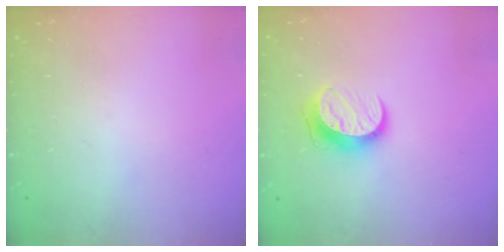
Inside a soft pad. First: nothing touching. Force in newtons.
{"total": 9.8, "press": 9.8, "slide": 0.1}